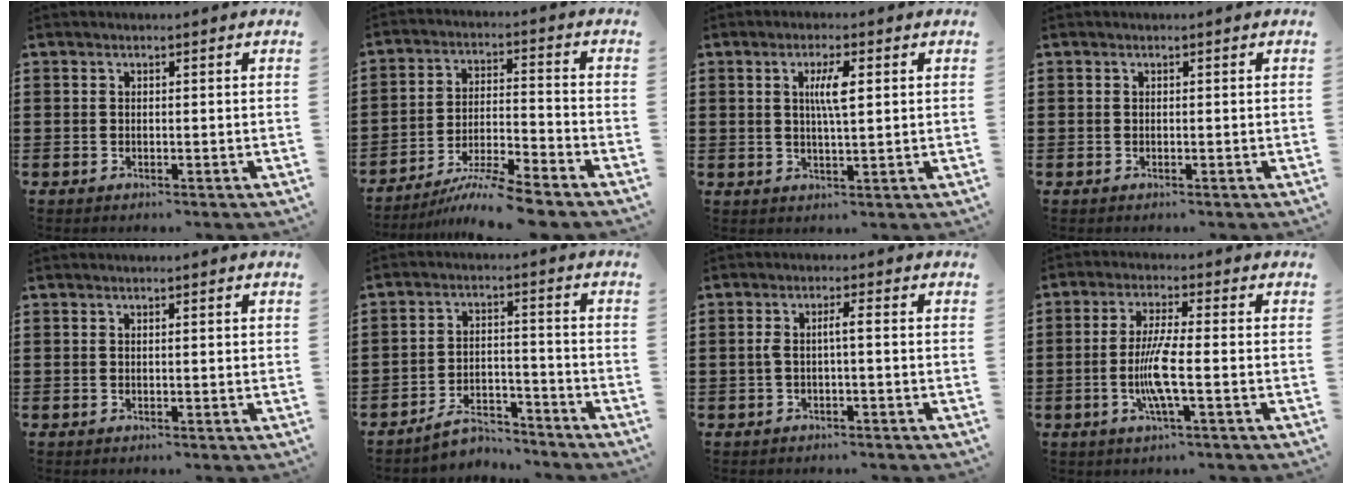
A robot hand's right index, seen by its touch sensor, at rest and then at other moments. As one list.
[{"total": 8.0, "force": [-7.2, -0.1, 3.5], "torque": [-0.063, 0.002, -0.139]}, {"total": 4.3, "force": [1.0, 0.9, 4.1], "torque": [-0.083, 0.005, 0.013]}, {"total": 0.0}, {"total": 0.6, "force": [0.1, 0.0, 0.6], "torque": [-0.009, -0.001, 0.002]}, {"total": 5.5, "force": [-5.1, 1.3, 1.5], "torque": [-0.036, 0.005, -0.102]}, {"total": 2.6, "force": [-0.4, 0.2, 2.6], "torque": [-0.057, -0.002, -0.012]}, {"total": 6.9, "force": [-1.6, 0.6, 6.7], "torque": [-0.143, -0.016, -0.038]}]